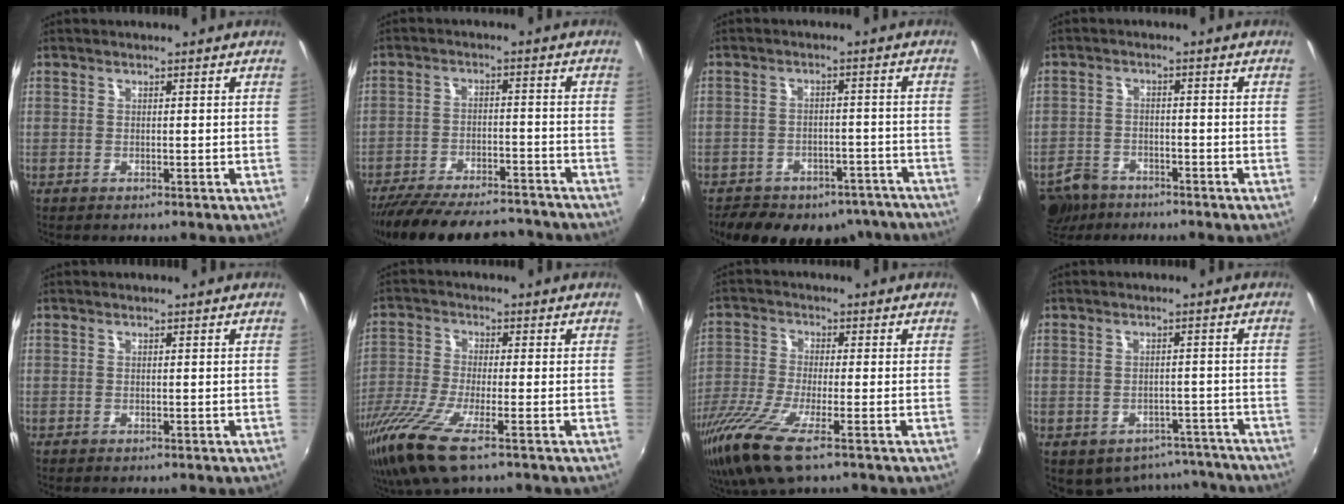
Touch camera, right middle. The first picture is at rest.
{"total": 21.9, "force": [-19.0, 6.2, 9.0], "torque": [-0.184, -0.011, -0.267]}
{"total": 17.9, "force": [-14.0, 9.0, 6.7], "torque": [-0.138, 0.013, -0.160]}
{"total": 7.3, "force": [-5.7, 3.9, 2.5], "torque": [-0.076, 0.000, -0.100]}
{"total": 0.0}
{"total": 12.5, "force": [-7.8, 2.0, 9.5], "torque": [-0.215, -0.050, -0.153]}
{"total": 12.3, "force": [-7.6, 1.9, 9.4], "torque": [-0.214, -0.049, -0.149]}
{"total": 10.4, "force": [-7.9, 5.9, 3.0], "torque": [-0.063, 0.003, -0.082]}